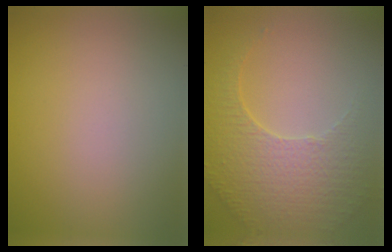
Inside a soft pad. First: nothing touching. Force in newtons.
{"total": 5.1, "press": 3.7, "slide": 3.5}